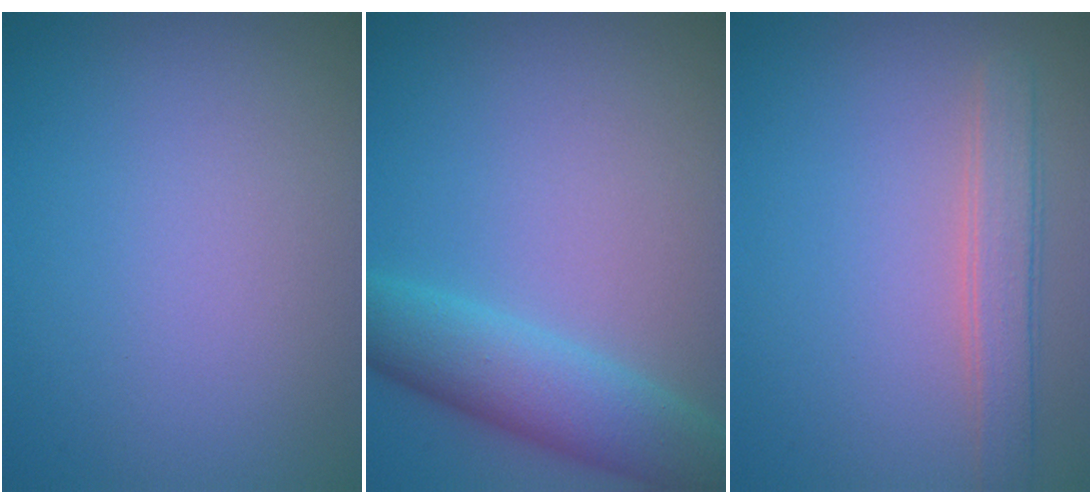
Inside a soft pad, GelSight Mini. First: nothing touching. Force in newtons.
{"total": 5.4, "press": 5.4, "slide": 0.2}
{"total": 2.7, "press": 2.7, "slide": 0.5}